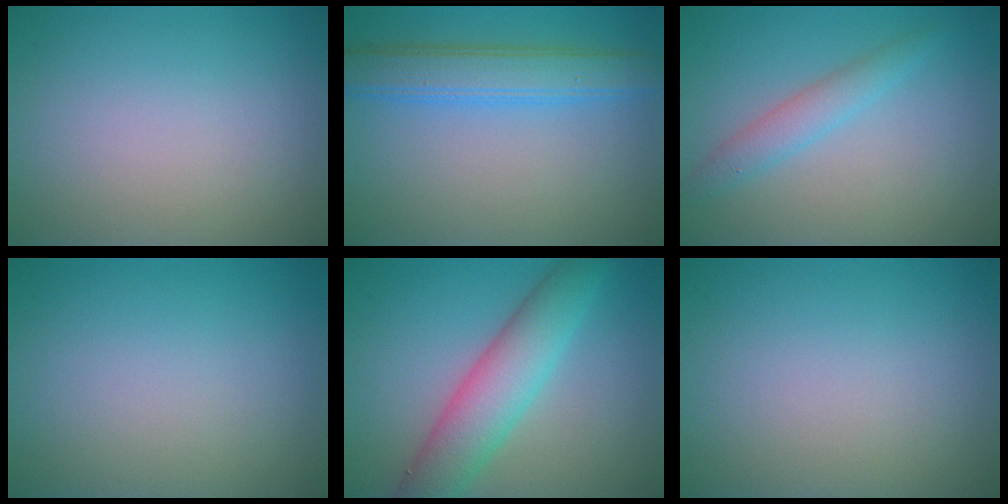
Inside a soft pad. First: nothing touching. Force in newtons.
{"total": 4.5, "press": 4.5, "slide": 0.2}
{"total": 2.3, "press": 2.3, "slide": 0.1}
{"total": 0.0}
{"total": 6.1, "press": 6.1, "slide": 0.2}
{"total": 0.0}